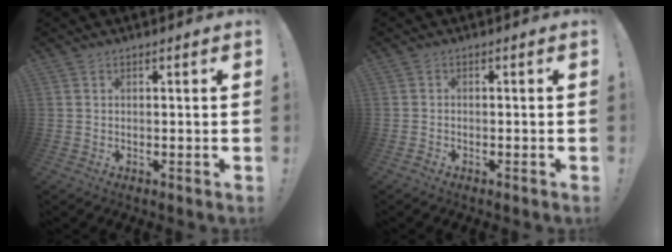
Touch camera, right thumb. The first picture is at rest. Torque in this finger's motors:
{"motor_torque": [-0.63, -0.07, -0.14, 0.09, 0.01]}